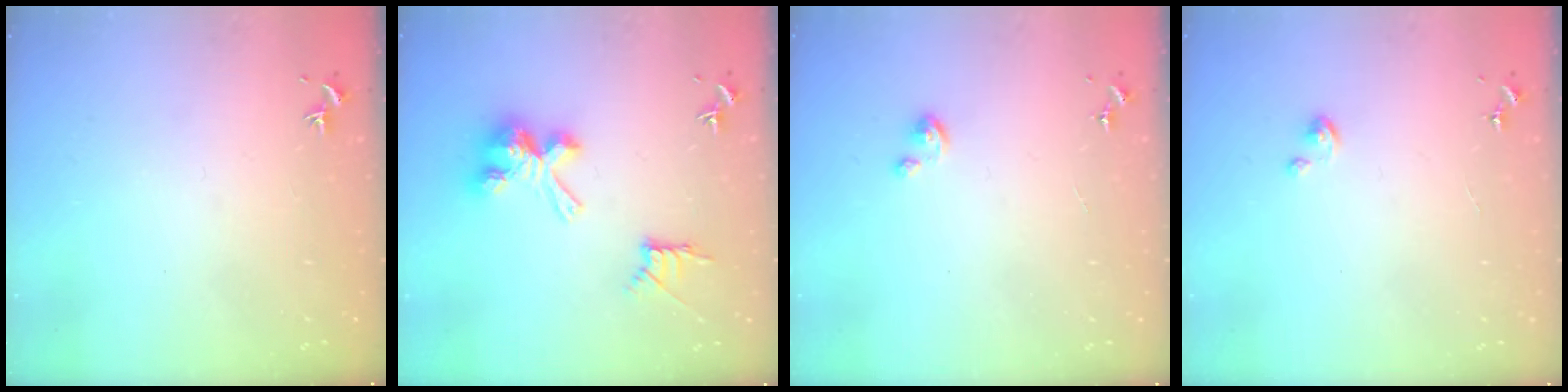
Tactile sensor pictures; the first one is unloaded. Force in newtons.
{"total": 13.9, "press": 13.9, "slide": 0.3}
{"total": 2.9, "press": 2.9, "slide": 0.2}
{"total": 2.8, "press": 2.8, "slide": 0.2}